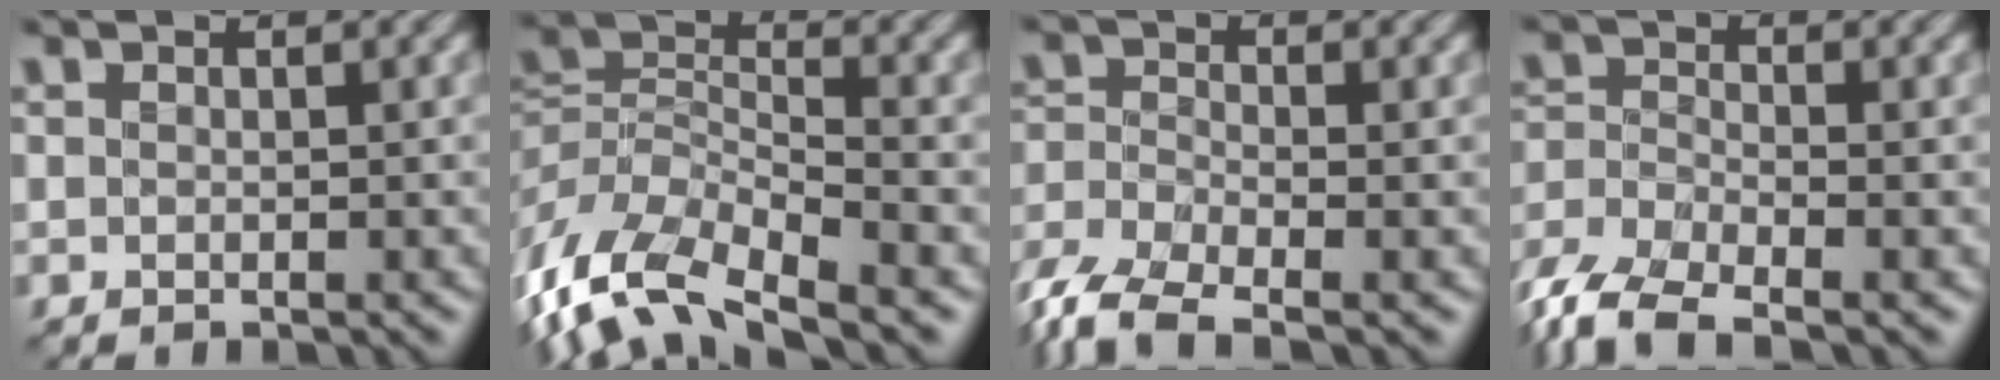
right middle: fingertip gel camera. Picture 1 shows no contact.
{"total": 9.2, "force": [-6.2, 3.2, 5.9], "torque": [-0.115, -0.006, -0.128]}
{"total": 6.2, "force": [-4.6, 2.1, 3.6], "torque": [-0.084, -0.017, -0.101]}
{"total": 7.0, "force": [-5.4, 2.3, 3.9], "torque": [-0.079, -0.018, -0.115]}